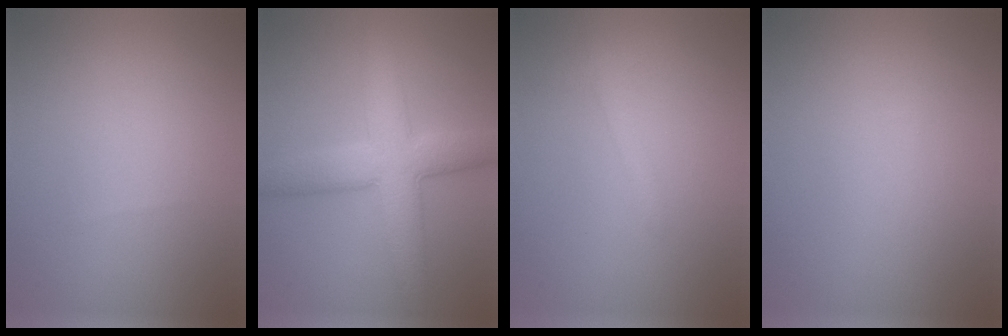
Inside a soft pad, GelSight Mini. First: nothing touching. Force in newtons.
{"total": 6.9, "press": 6.9, "slide": 0.4}
{"total": 1.4, "press": 1.4, "slide": 0.1}
{"total": 0.0}